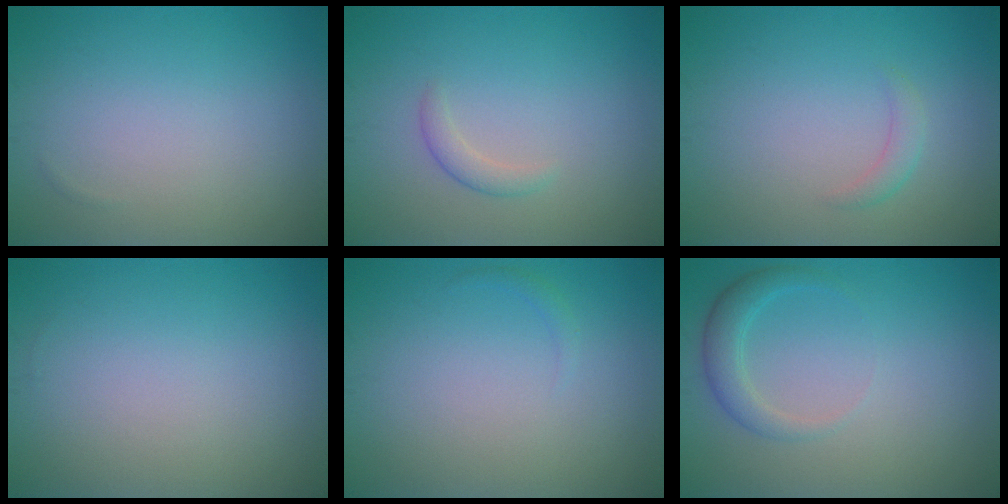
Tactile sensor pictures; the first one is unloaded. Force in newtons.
{"total": 1.3, "press": 1.3, "slide": 0.0}
{"total": 1.2, "press": 1.2, "slide": 0.1}
{"total": 0.0}
{"total": 0.6, "press": 0.6, "slide": 0.1}
{"total": 2.2, "press": 2.2, "slide": 0.2}